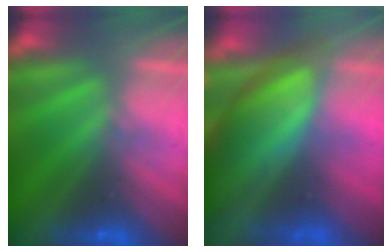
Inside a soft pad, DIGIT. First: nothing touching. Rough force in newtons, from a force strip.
{"total": 7.8}